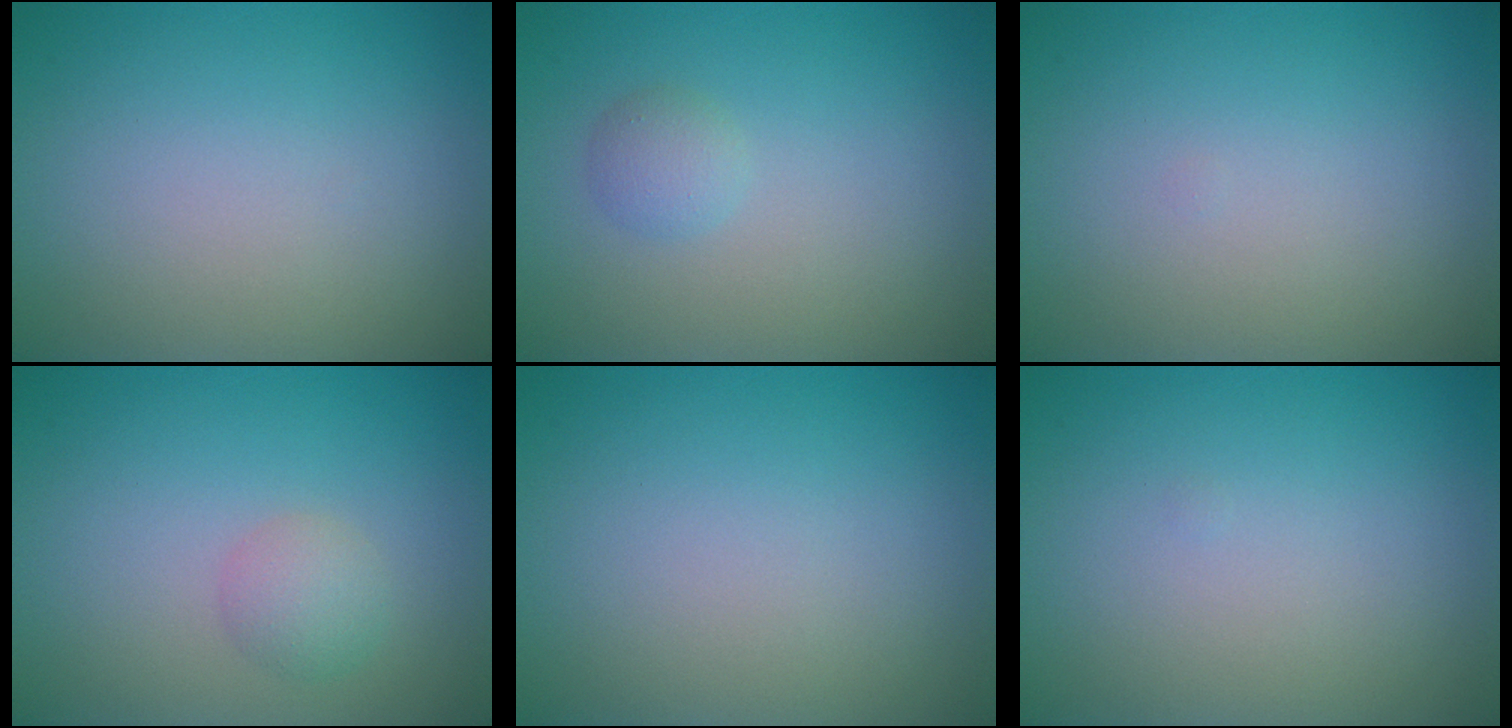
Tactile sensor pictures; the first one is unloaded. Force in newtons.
{"total": 1.3, "press": 1.3, "slide": 0.0}
{"total": 0.0}
{"total": 1.8, "press": 1.8, "slide": 0.0}
{"total": 0.0}
{"total": 0.0}